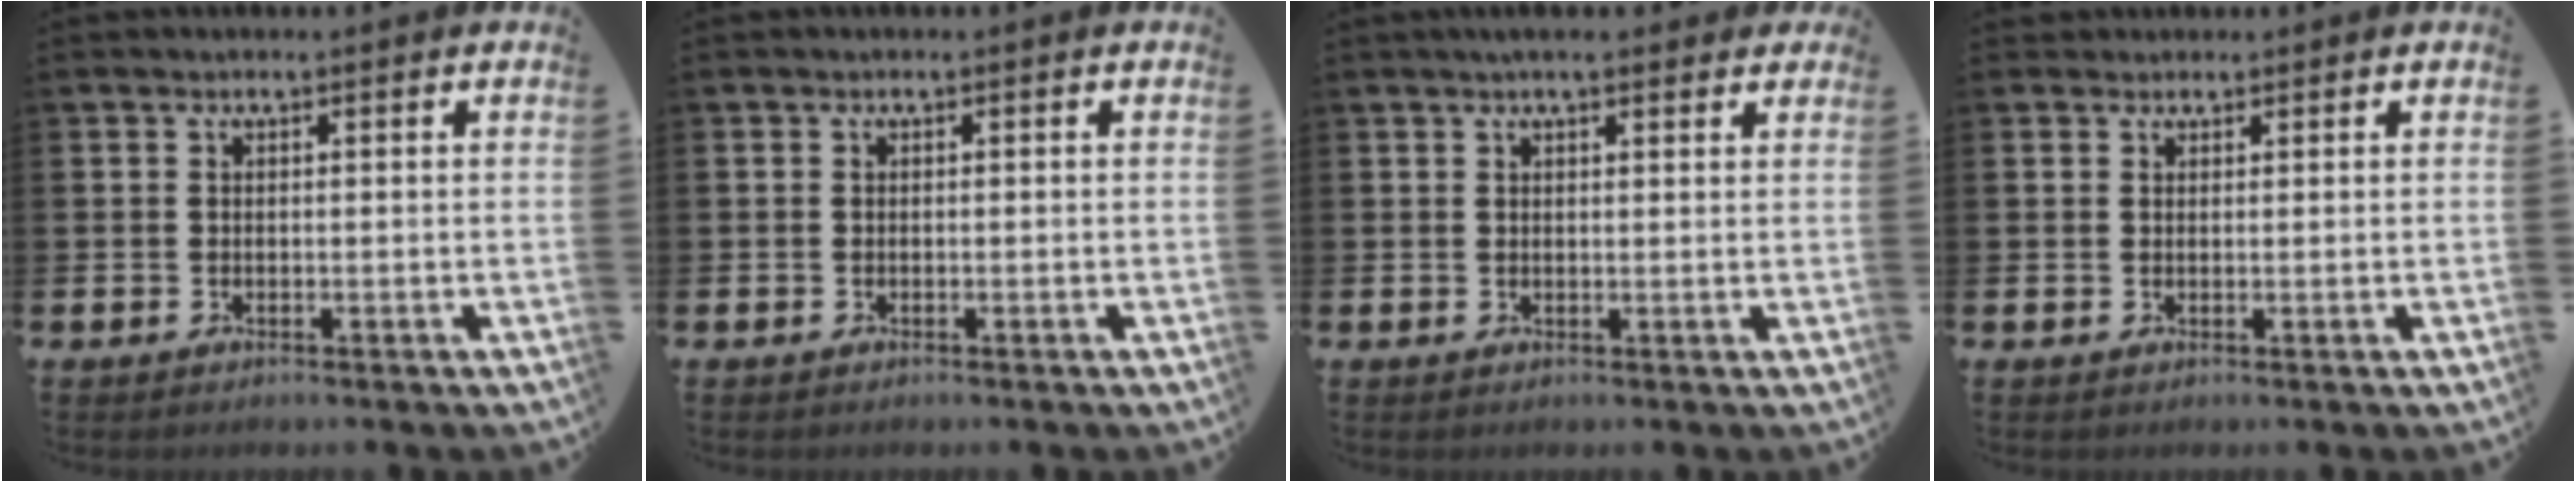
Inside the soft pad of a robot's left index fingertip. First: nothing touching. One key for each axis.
{"total": 0.0}
{"total": 2.9, "fx": 2.5, "fy": 0.5, "fz": 1.2, "tx": -0.018, "ty": -0.006, "tz": 0.043}
{"total": 1.4, "fx": 1.2, "fy": 0.6, "fz": 0.0, "tx": 0.007, "ty": 0.003, "tz": 0.022}